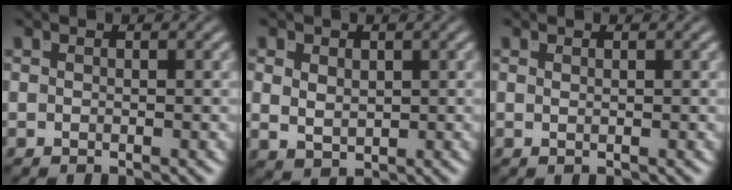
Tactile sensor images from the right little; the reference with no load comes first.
{"total": 2.9, "force": [0.3, 2.1, 2.0], "torque": [-0.044, -0.022, 0.023]}
{"total": 1.2, "force": [0.2, -1.1, 0.2], "torque": [0.003, -0.004, 0.010]}